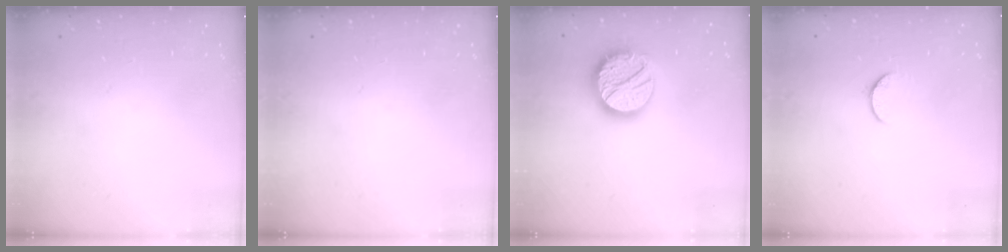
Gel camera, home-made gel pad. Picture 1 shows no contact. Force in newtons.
{"total": 0.0}
{"total": 17.8, "press": 17.7, "slide": 1.4}
{"total": 5.0, "press": 5.0, "slide": 0.4}